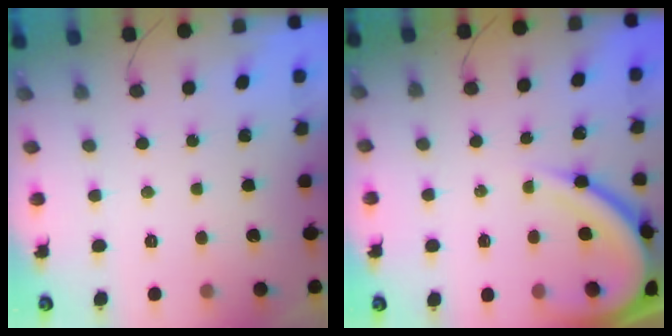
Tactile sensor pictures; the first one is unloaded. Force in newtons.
{"total": 12.3, "press": 12.3, "slide": 1.2}